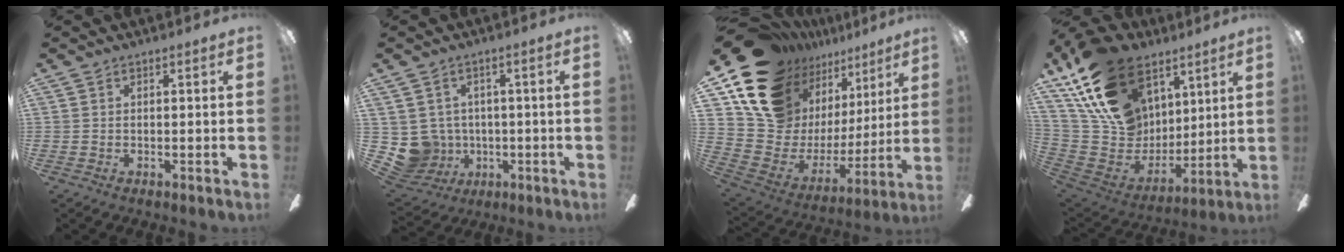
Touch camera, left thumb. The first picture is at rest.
{"total": 7.4, "force": [0.2, 7.3, 0.7], "torque": [-0.059, -0.011, 0.012]}
{"total": 17.8, "force": [13.6, 10.1, 5.5], "torque": [-0.120, -0.111, 0.270]}
{"total": 25.0, "force": [13.4, 17.1, 12.4], "torque": [-0.250, -0.060, 0.264]}